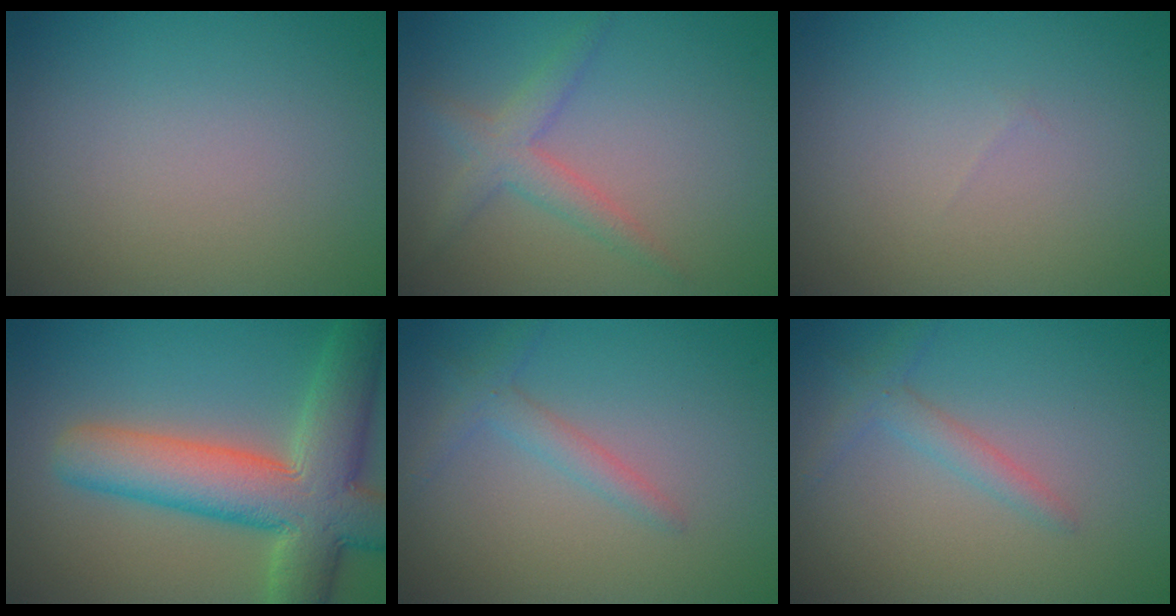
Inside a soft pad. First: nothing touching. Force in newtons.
{"total": 2.5, "press": 2.5, "slide": 0.2}
{"total": 0.0}
{"total": 10.3, "press": 10.3, "slide": 0.7}
{"total": 1.7, "press": 1.7, "slide": 0.1}
{"total": 1.7, "press": 1.7, "slide": 0.1}